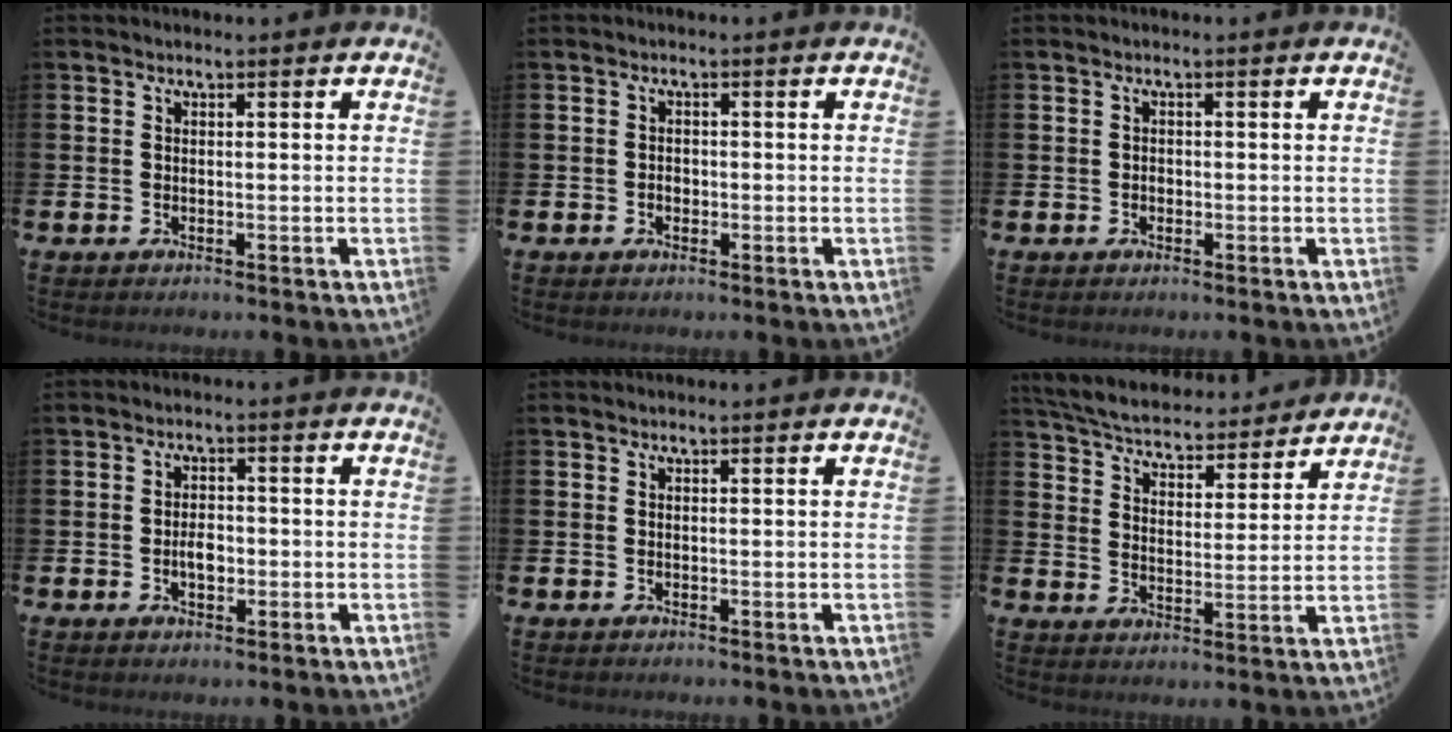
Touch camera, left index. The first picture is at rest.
{"total": 1.1, "force": [-0.4, 1.0, 0.5], "torque": [-0.008, 0.003, -0.010]}
{"total": 0.7, "force": [-0.3, 0.6, 0.2], "torque": [-0.003, 0.002, -0.007]}
{"total": 2.8, "force": [-0.6, 1.7, 2.1], "torque": [-0.021, -0.004, -0.015]}
{"total": 0.0}
{"total": 5.8, "force": [5.6, 1.0, 0.9], "torque": [-0.050, -0.042, 0.097]}